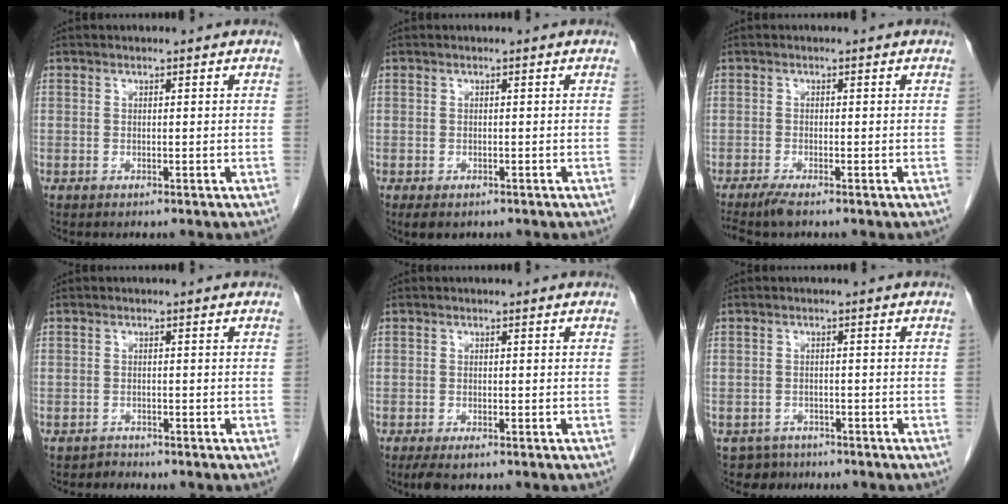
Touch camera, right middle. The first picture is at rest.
{"total": 2.5, "force": [-1.7, 1.3, 1.3], "torque": [-0.015, -0.003, -0.019]}
{"total": 2.9, "force": [-2.3, 0.0, 1.8], "torque": [-0.035, -0.009, -0.046]}
{"total": 1.0, "force": [-0.9, 0.2, -0.4], "torque": [0.005, -0.004, -0.016]}
{"total": 2.3, "force": [-1.5, 0.6, 1.6], "torque": [-0.030, -0.007, -0.025]}
{"total": 3.1, "force": [-2.4, 1.8, -0.7], "torque": [0.010, 0.005, -0.038]}